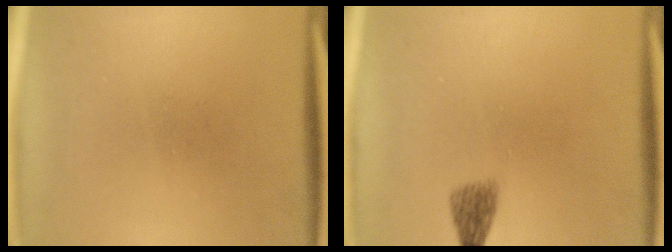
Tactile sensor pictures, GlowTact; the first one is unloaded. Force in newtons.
{"total": 2.4}